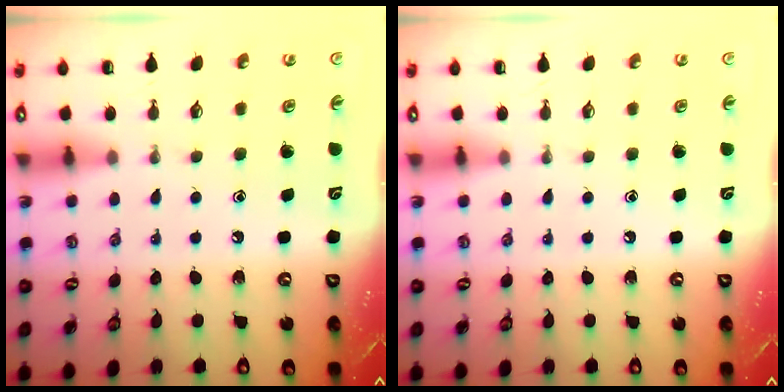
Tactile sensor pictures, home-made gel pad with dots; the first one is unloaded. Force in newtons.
{"total": 0.0}